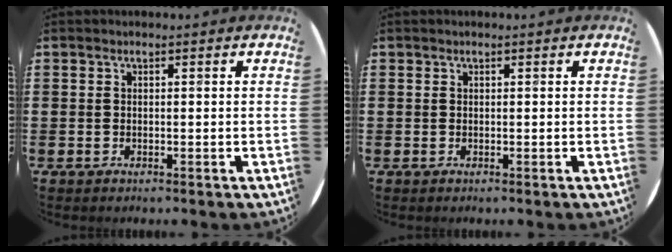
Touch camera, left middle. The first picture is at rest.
{"total": 0.0}